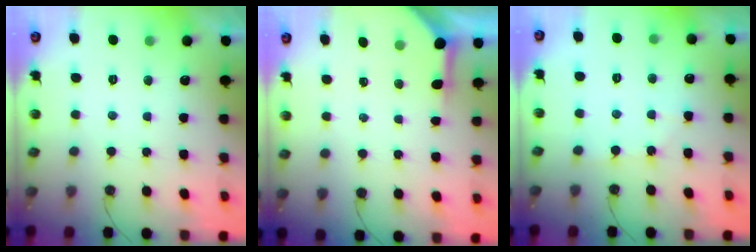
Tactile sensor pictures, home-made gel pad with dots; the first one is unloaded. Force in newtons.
{"total": 3.8, "press": 3.7, "slide": 0.4}
{"total": 3.6, "press": 3.5, "slide": 0.5}